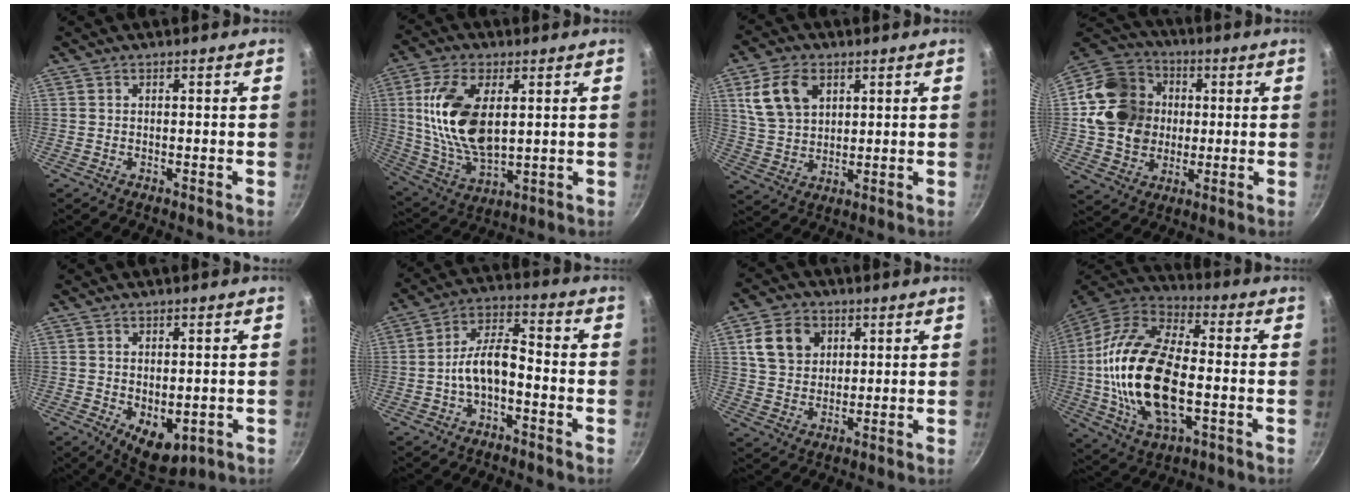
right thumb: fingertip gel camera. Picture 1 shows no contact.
{"total": 17.2, "force": [3.1, 8.9, 14.4], "torque": [-0.282, -0.014, 0.068]}
{"total": 10.8, "force": [4.3, 7.2, 6.8], "torque": [-0.113, -0.008, 0.088]}
{"total": 17.8, "force": [0.7, 15.1, 9.4], "torque": [-0.158, 0.016, 0.014]}
{"total": 8.0, "force": [-2.1, 4.6, 6.2], "torque": [-0.078, -0.010, -0.013]}
{"total": 8.8, "force": [-2.2, 4.6, 7.2], "torque": [-0.127, 0.043, -0.046]}
{"total": 9.7, "force": [3.5, 7.6, 4.9], "torque": [-0.065, -0.006, 0.067]}
{"total": 24.9, "force": [-2.8, 12.7, 21.2], "torque": [-0.424, 0.011, -0.049]}